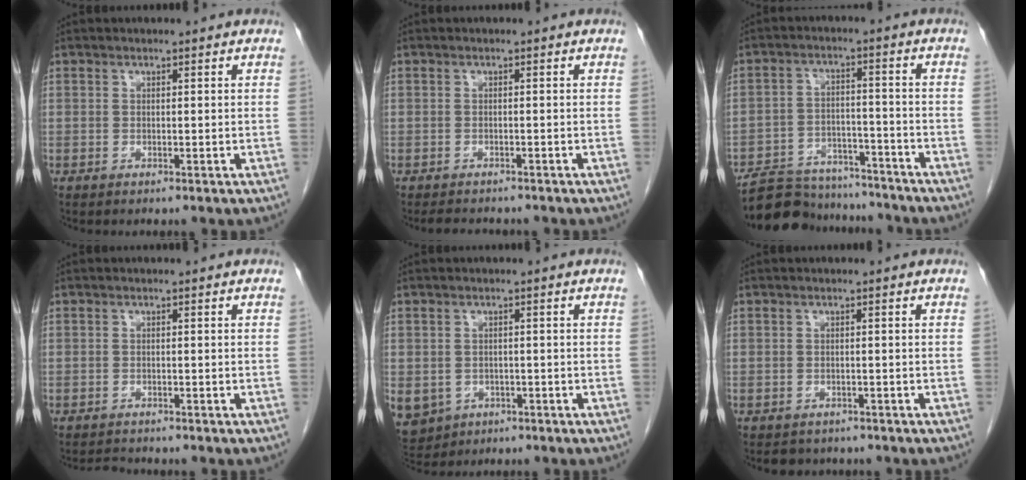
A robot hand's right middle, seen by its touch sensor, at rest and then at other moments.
{"total": 4.2, "force": [-3.8, 1.2, 1.4], "torque": [-0.023, -0.007, -0.051]}
{"total": 13.6, "force": [-12.6, 4.1, 3.2], "torque": [-0.052, 0.018, -0.191]}
{"total": 1.5, "force": [-1.5, 0.2, 0.0], "torque": [-0.005, -0.009, -0.022]}
{"total": 12.2, "force": [-4.9, 10.3, 4.3], "torque": [-0.140, -0.005, -0.061]}
{"total": 3.0, "force": [-2.6, 1.6, 0.1], "torque": [-0.007, 0.001, -0.034]}